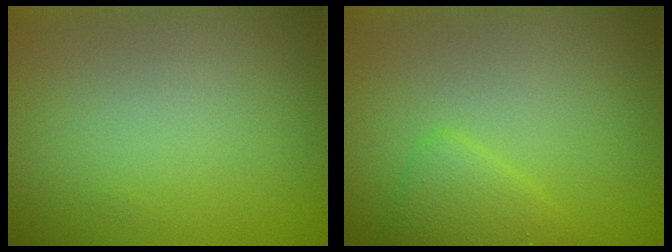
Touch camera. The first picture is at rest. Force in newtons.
{"total": 2.0, "press": 2.0, "slide": 0.1}